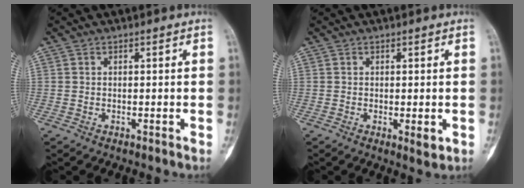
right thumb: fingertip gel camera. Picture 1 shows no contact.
{"total": 2.3, "force": [-0.4, 0.8, 2.1], "torque": [-0.025, -0.006, -0.001]}